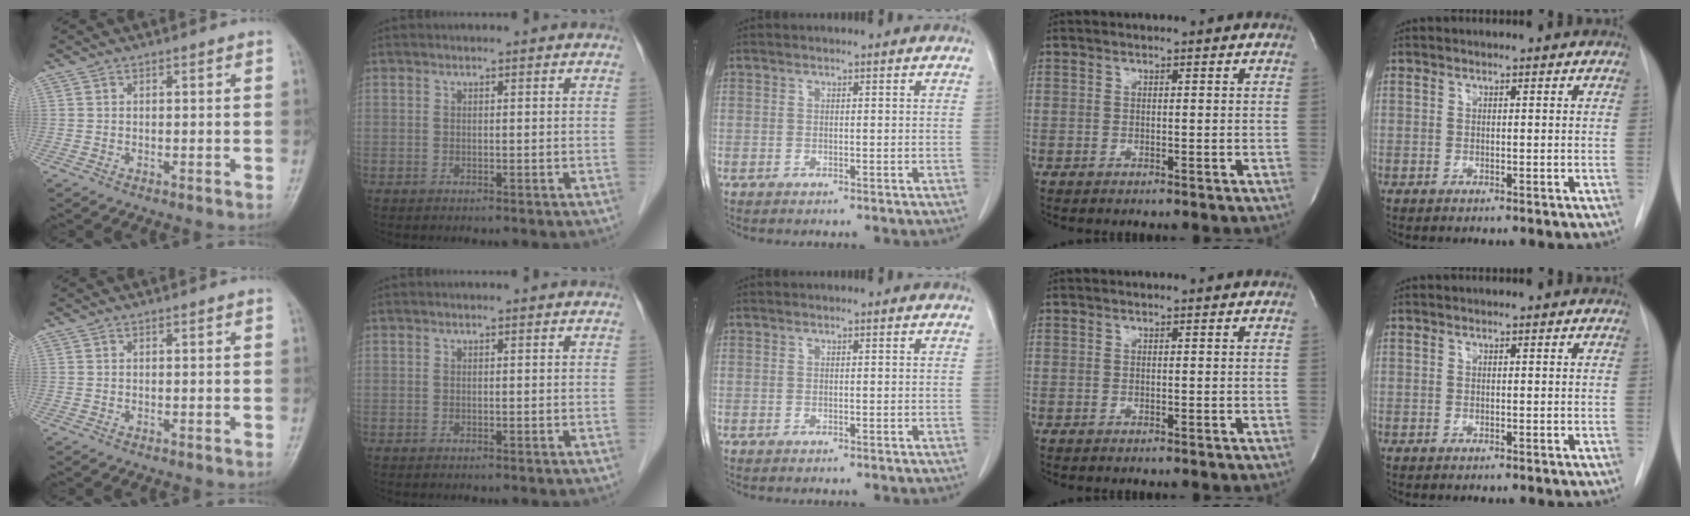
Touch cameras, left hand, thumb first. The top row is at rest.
{}